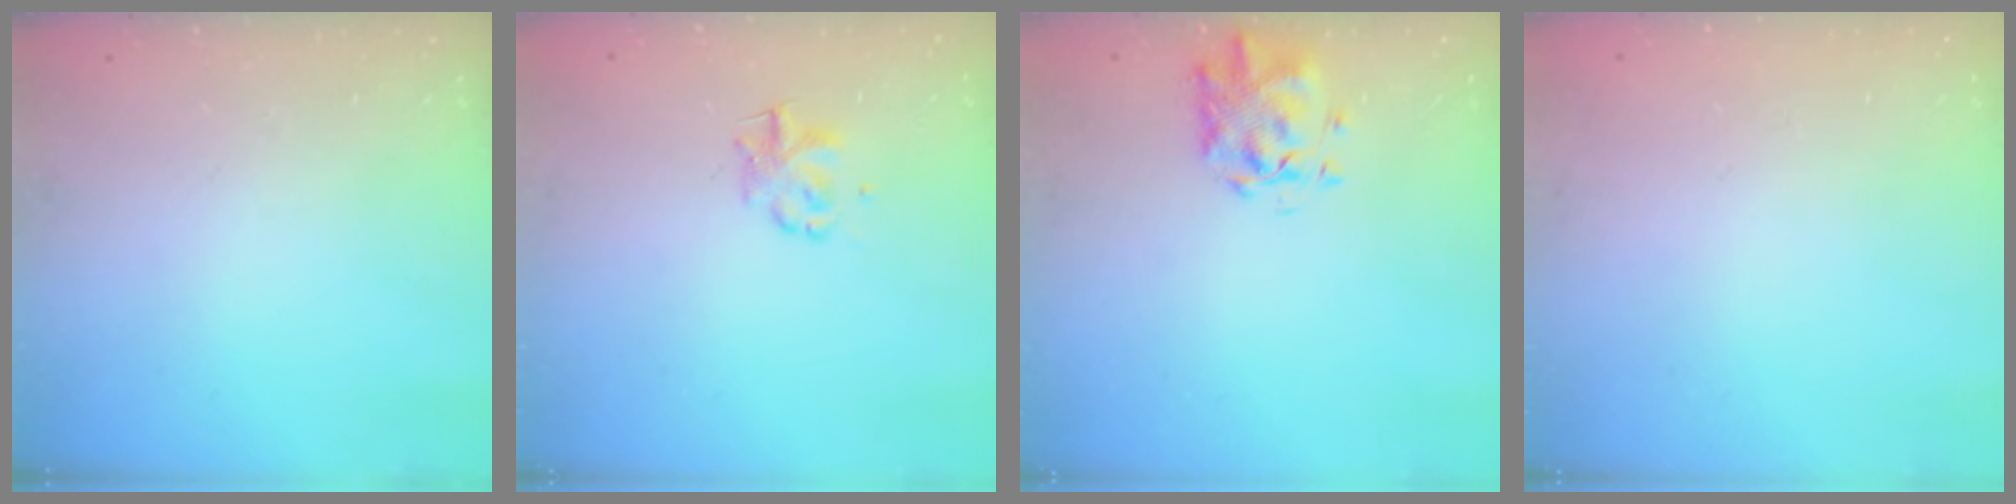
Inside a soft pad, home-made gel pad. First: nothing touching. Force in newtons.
{"total": 2.2, "press": 2.1, "slide": 0.4}
{"total": 2.1, "press": 2.1, "slide": 0.6}
{"total": 1.6, "press": 1.6, "slide": 0.2}